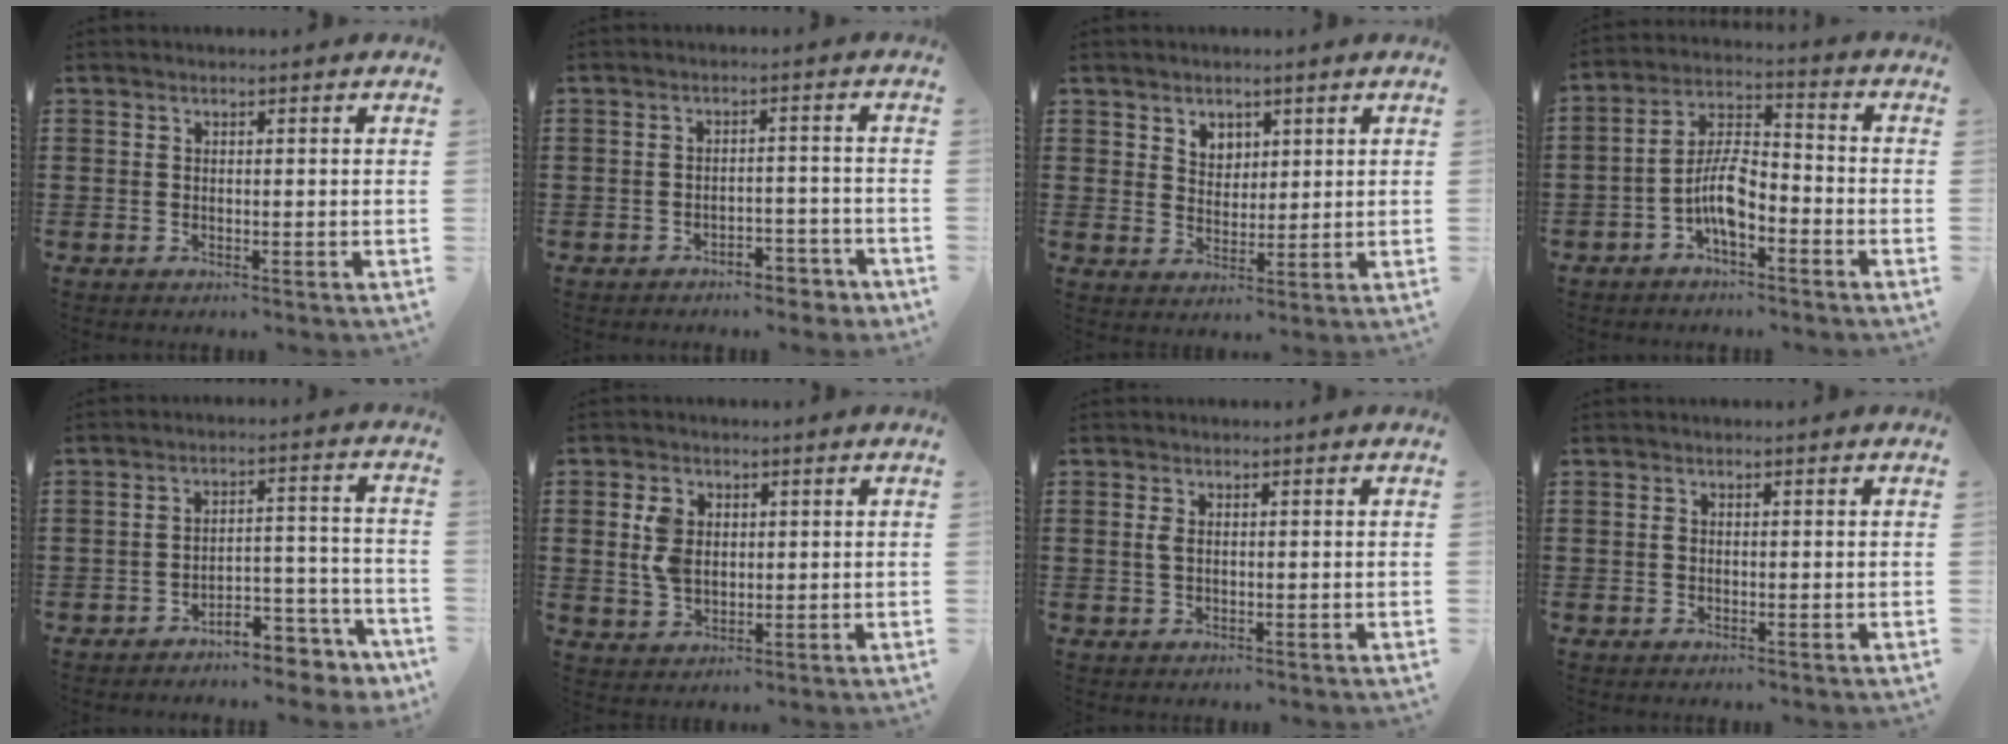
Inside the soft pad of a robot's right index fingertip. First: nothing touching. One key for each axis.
{"total": 3.1, "fx": -2.9, "fy": 0.8, "fz": 0.9, "tx": -0.017, "ty": 0.008, "tz": -0.059}
{"total": 3.4, "fx": 2.1, "fy": 2.5, "fz": 0.5, "tx": -0.021, "ty": 0.011, "tz": 0.039}
{"total": 7.3, "fx": -3.3, "fy": 2.9, "fz": 5.8, "tx": -0.128, "ty": 0.005, "tz": -0.065}
{"total": 5.5, "fx": -5.1, "fy": 1.1, "fz": 1.6, "tx": -0.026, "ty": 0.014, "tz": -0.101}
{"total": 5.1, "fx": 0.9, "fy": 3.5, "fz": 3.5, "tx": -0.093, "ty": 0.006, "tz": 0.010}
{"total": 1.5, "fx": 0.2, "fy": 0.8, "fz": 1.2, "tx": -0.035, "ty": 0.003, "tz": -0.001}
{"total": 0.5, "fx": -0.1, "fy": 0.4, "fz": 0.3, "tx": -0.009, "ty": 0.001, "tz": -0.003}